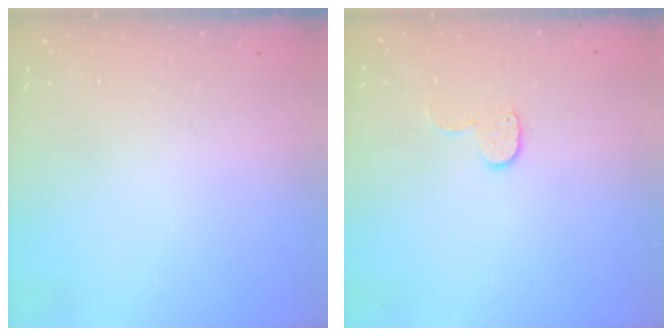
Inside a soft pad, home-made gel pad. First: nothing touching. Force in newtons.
{"total": 5.5, "press": 5.5, "slide": 0.5}